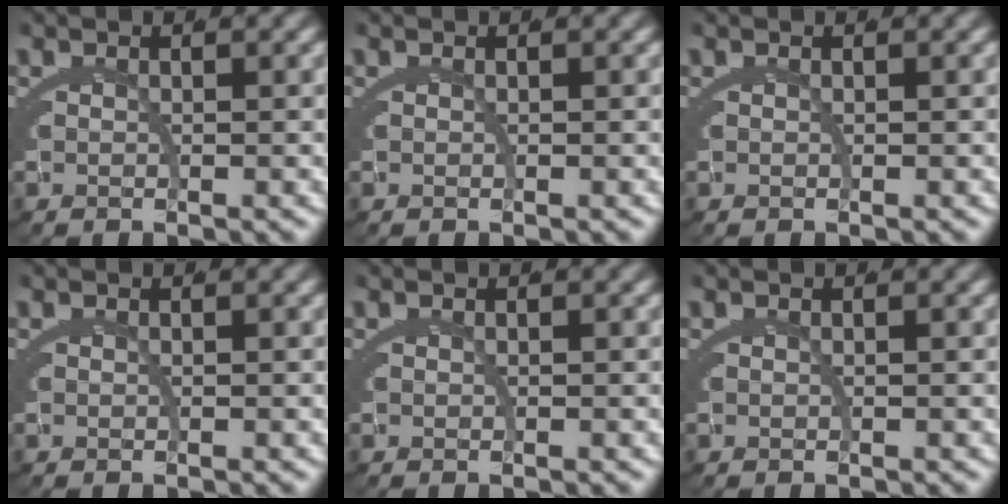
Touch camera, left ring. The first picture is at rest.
{"total": 0.0}
{"total": 0.0}
{"total": 0.0}
{"total": 0.0}
{"total": 0.0}